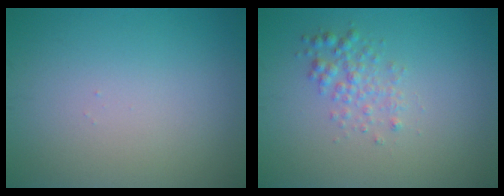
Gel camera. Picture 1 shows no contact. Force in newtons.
{"total": 2.0, "press": 2.0, "slide": 0.0}